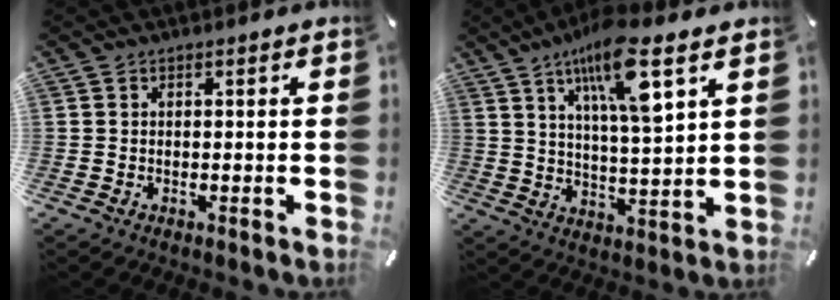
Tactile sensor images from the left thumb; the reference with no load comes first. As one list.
[{"total": 13.5, "force": [8.0, 3.0, 10.5], "torque": [-0.188, -0.029, 0.133]}]